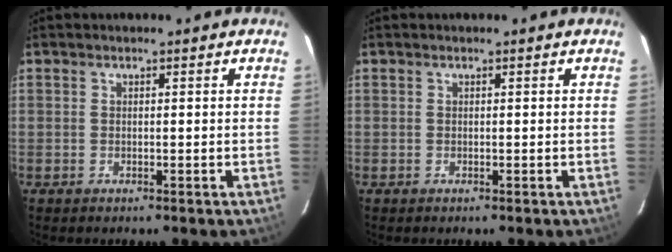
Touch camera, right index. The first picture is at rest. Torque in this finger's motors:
{"motor_torque": [0.00, 0.00, 0.00, 0.00]}